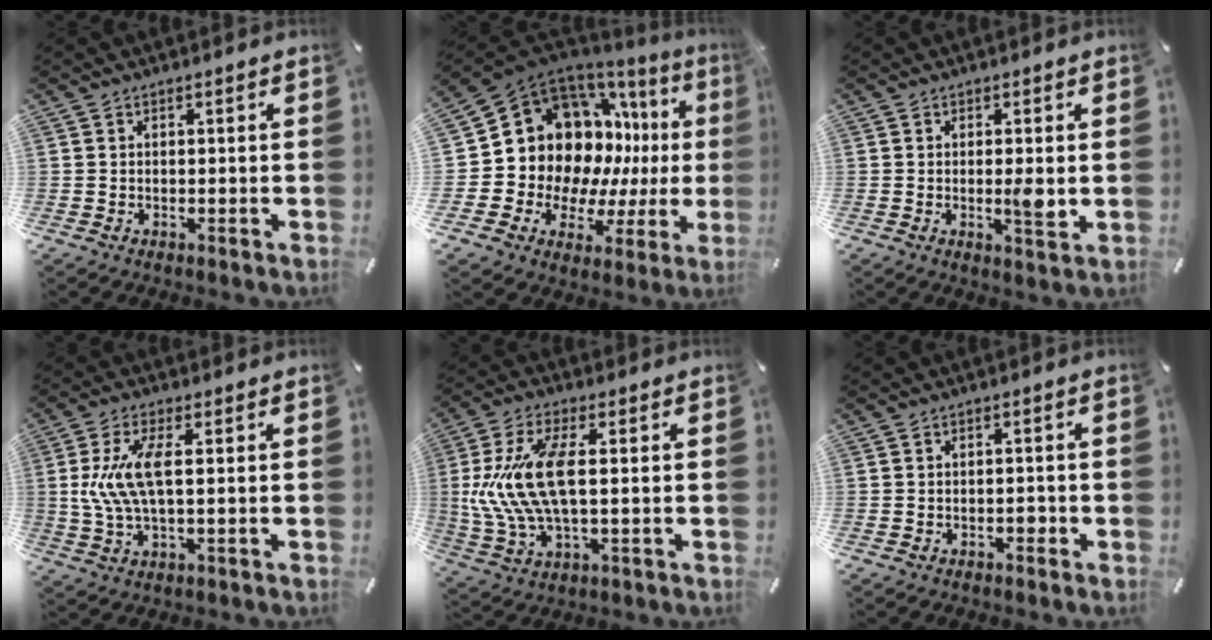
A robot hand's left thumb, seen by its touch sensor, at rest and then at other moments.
{"total": 16.1, "force": [4.5, 13.4, 7.7], "torque": [-0.124, -0.073, 0.103]}
{"total": 4.1, "force": [0.0, 0.9, 4.0], "torque": [-0.057, -0.012, -0.003]}
{"total": 10.1, "force": [1.1, 3.6, 9.4], "torque": [-0.207, -0.012, 0.014]}
{"total": 14.6, "force": [1.3, 6.3, 13.1], "torque": [-0.290, -0.015, 0.020]}
{"total": 1.7, "force": [-0.8, 1.0, 1.0], "torque": [-0.019, 0.003, -0.016]}